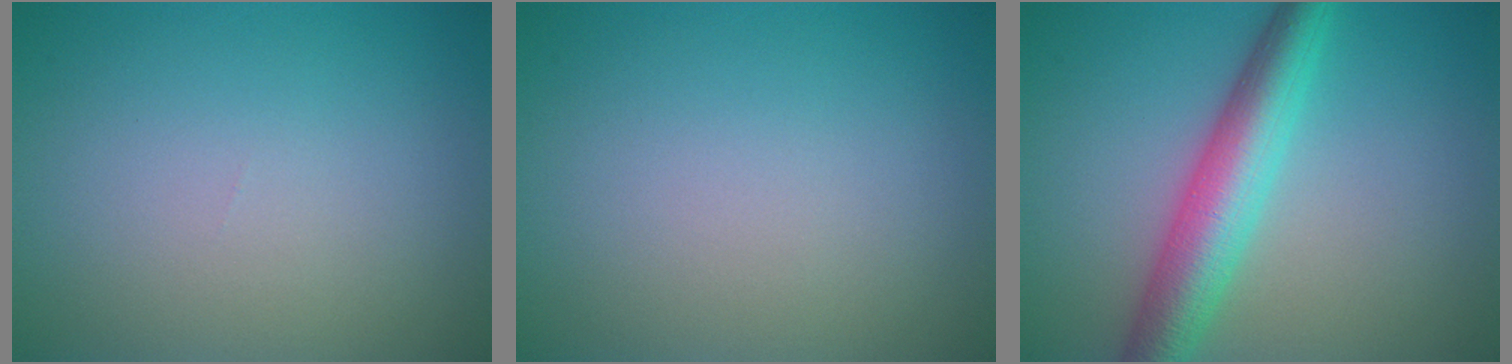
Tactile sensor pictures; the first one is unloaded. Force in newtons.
{"total": 0.0}
{"total": 6.1, "press": 6.1, "slide": 0.2}